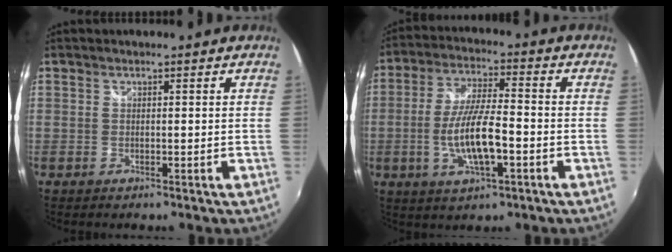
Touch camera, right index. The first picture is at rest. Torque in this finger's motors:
{"motor_torque": [0.38, -0.14, 0.44, 0.16]}